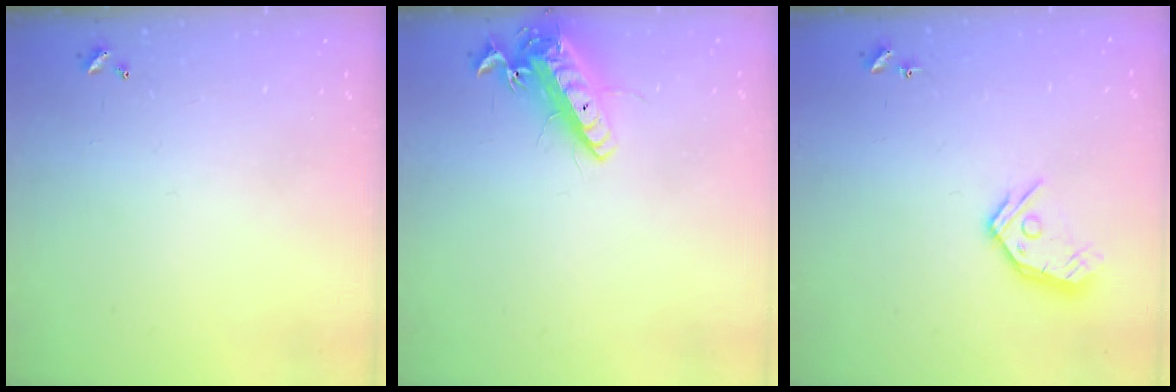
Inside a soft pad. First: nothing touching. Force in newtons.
{"total": 14.1, "press": 13.9, "slide": 2.4}
{"total": 12.2, "press": 12.1, "slide": 1.5}